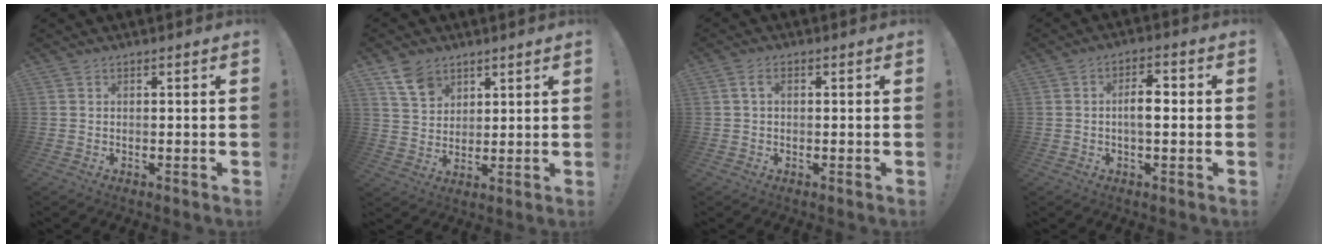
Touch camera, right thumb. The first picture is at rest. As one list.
[{"total": 8.7, "force": [5.6, 6.0, 2.9], "torque": [-0.045, -0.029, 0.108]}, {"total": 2.6, "force": [0.5, 1.5, 2.0], "torque": [-0.036, 0.006, 0.008]}, {"total": 5.9, "force": [-0.3, 2.5, 5.3], "torque": [-0.073, 0.004, -0.012]}]